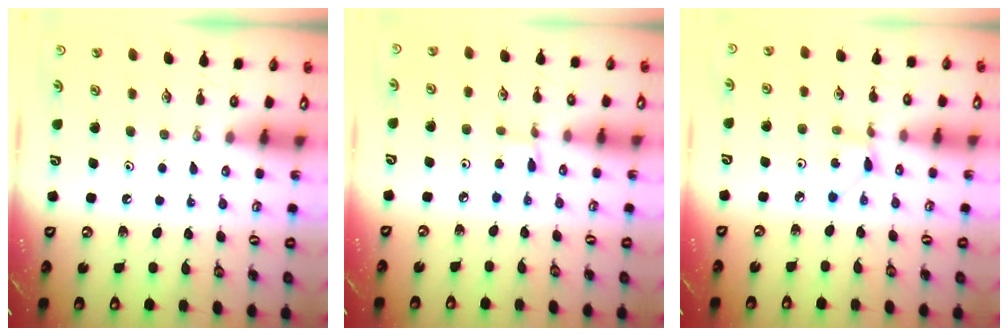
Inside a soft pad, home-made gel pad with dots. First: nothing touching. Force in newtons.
{"total": 1.2, "press": 1.2, "slide": 0.1}
{"total": 2.2, "press": 2.1, "slide": 0.3}